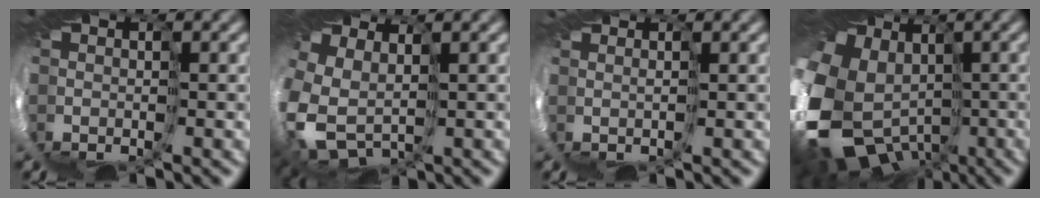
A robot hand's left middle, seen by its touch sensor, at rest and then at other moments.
{"total": 9.3, "force": [0.4, 7.1, 5.9], "torque": [-0.186, -0.047, 0.060]}
{"total": 1.7, "force": [1.2, -1.0, -0.5], "torque": [0.005, -0.002, 0.013]}
{"total": 16.4, "force": [-5.1, 13.2, 8.3], "torque": [-0.209, -0.047, -0.084]}